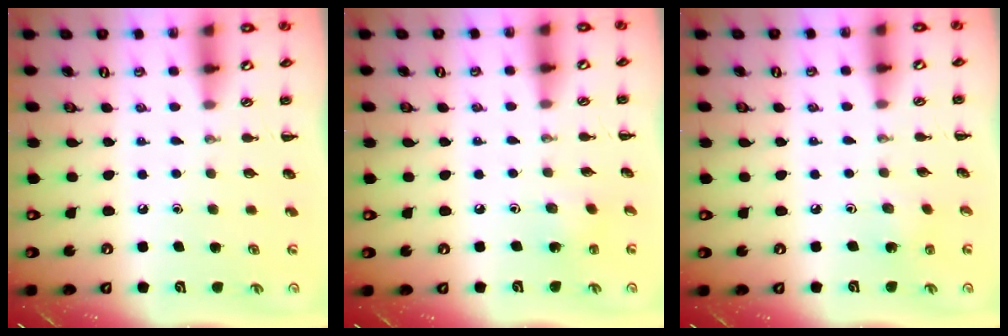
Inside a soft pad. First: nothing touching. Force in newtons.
{"total": 2.1, "press": 2.0, "slide": 0.8}
{"total": 1.8, "press": 1.7, "slide": 0.6}